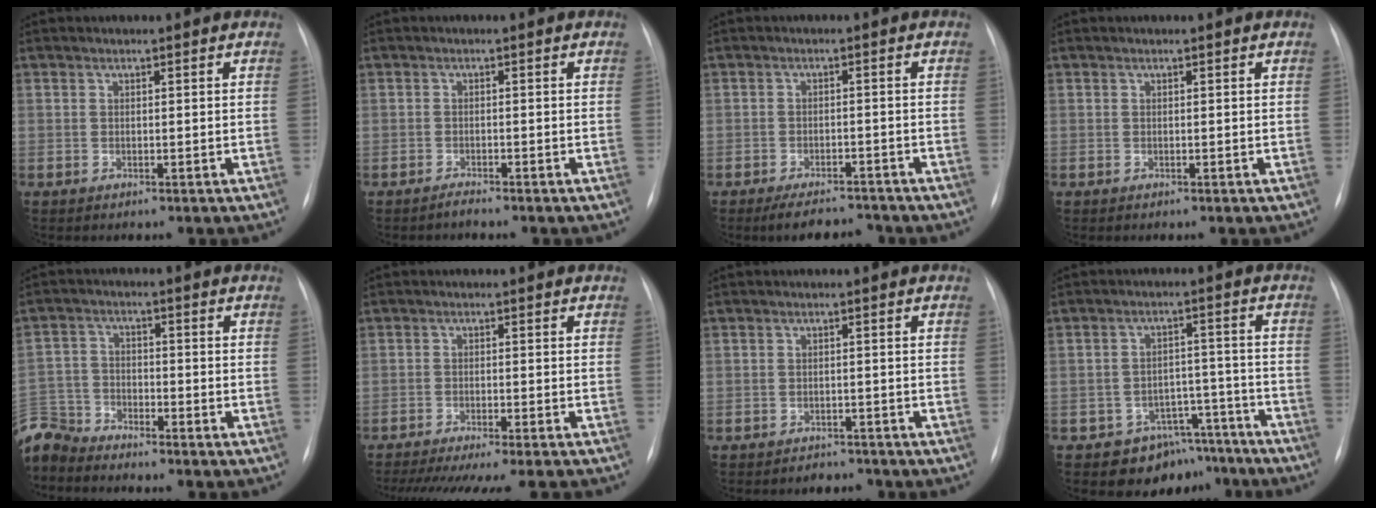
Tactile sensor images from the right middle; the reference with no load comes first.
{"total": 0.9, "force": [-0.9, -0.1, 0.2], "torque": [-0.005, -0.002, -0.014]}
{"total": 5.6, "force": [-4.9, 1.6, 2.1], "torque": [-0.033, -0.010, -0.073]}
{"total": 0.0}
{"total": 7.6, "force": [-7.4, 1.5, 0.1], "torque": [-0.011, 0.002, -0.155]}
{"total": 15.0, "force": [-13.3, 0.3, 7.0], "torque": [-0.107, -0.039, -0.183]}
{"total": 2.0, "force": [-1.8, 0.8, -0.4], "torque": [0.001, -0.001, -0.024]}
{"total": 9.5, "force": [-7.6, 5.5, 1.5], "torque": [0.013, 0.062, -0.103]}